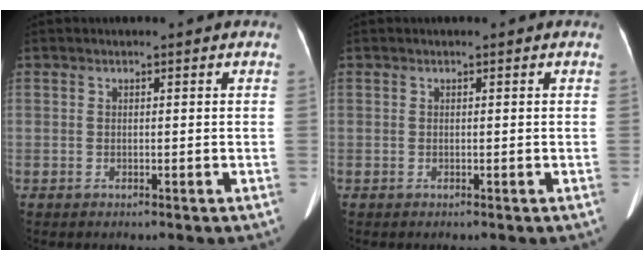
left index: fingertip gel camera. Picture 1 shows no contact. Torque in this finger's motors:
{"motor_torque": [0.00, 0.00, 0.00, 0.00]}